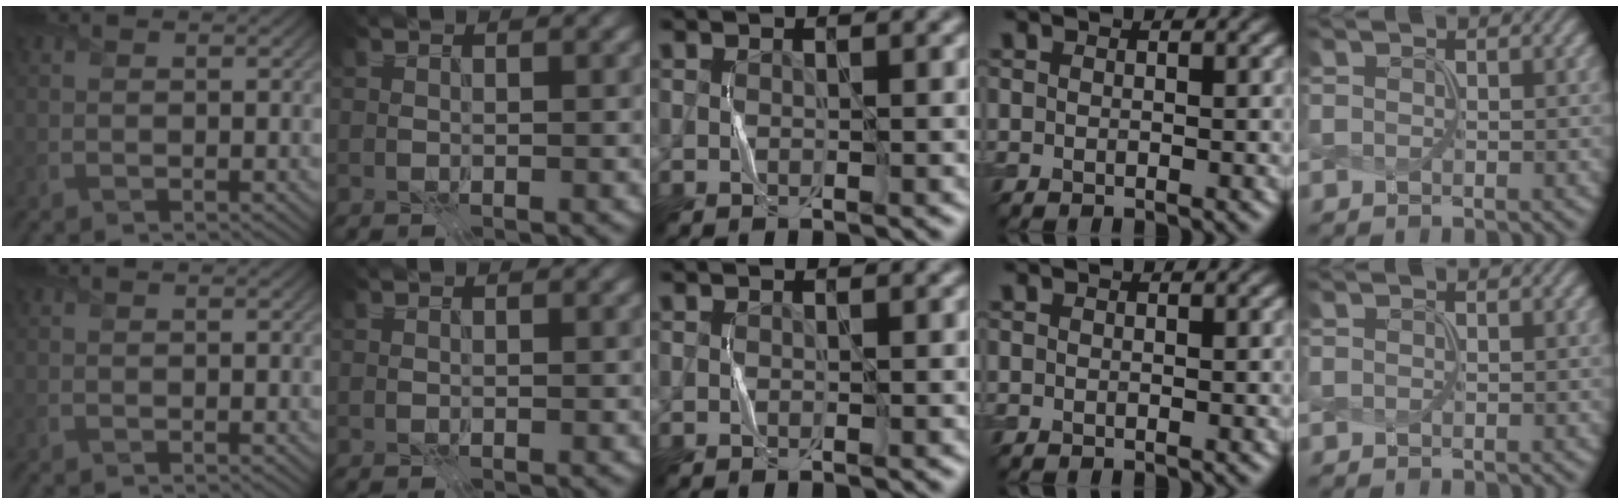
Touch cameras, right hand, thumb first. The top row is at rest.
{}